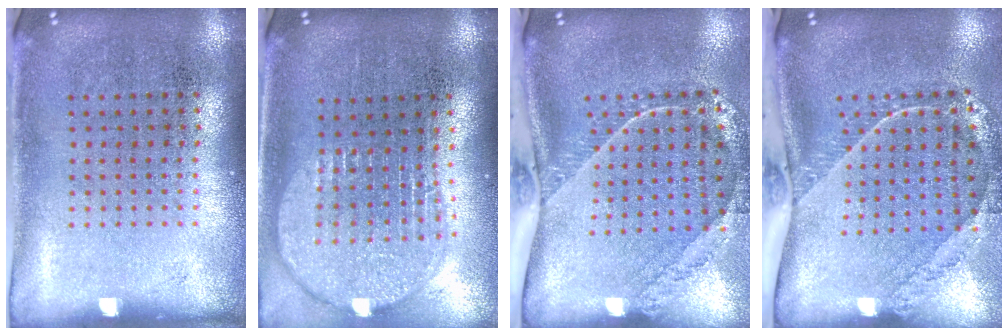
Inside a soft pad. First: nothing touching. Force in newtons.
{"total": 2.0, "press": 1.7, "slide": 1.1}
{"total": 2.4, "press": 1.7, "slide": 1.7}
{"total": 2.4, "press": 1.7, "slide": 1.7}